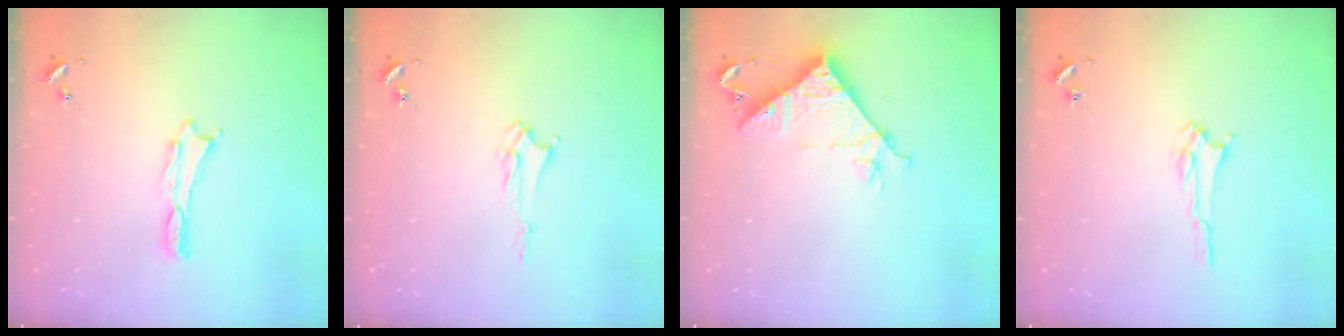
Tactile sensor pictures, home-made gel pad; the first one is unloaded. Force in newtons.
{"total": 2.4, "press": 2.4, "slide": 0.3}
{"total": 8.3, "press": 8.3, "slide": 0.8}
{"total": 1.5, "press": 1.5, "slide": 0.2}